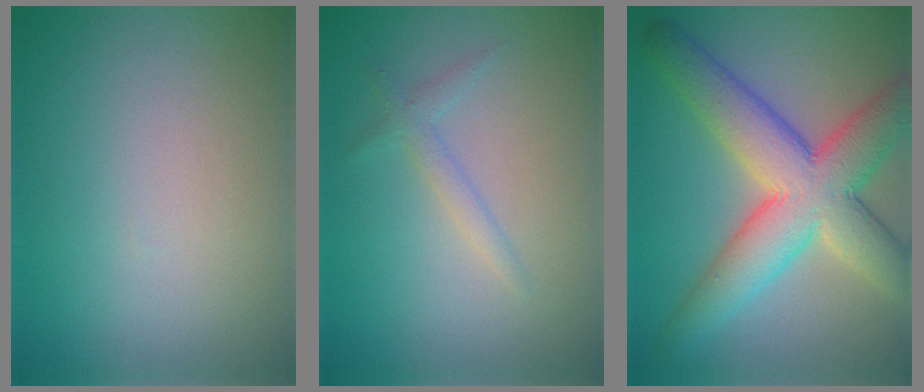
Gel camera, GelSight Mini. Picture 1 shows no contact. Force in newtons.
{"total": 1.3, "press": 1.3, "slide": 0.1}
{"total": 9.9, "press": 9.8, "slide": 0.5}